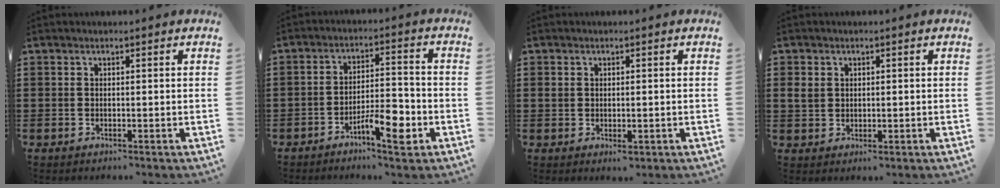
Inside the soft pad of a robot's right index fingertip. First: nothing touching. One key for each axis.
{"total": 7.3, "fx": -4.0, "fy": 2.2, "fz": 5.7, "tx": -0.095, "ty": 0.009, "tz": -0.068}
{"total": 1.7, "fx": 0.0, "fy": 1.1, "fz": 1.3, "tx": -0.027, "ty": 0.004, "tz": -0.001}
{"total": 2.2, "fx": 0.5, "fy": 1.9, "fz": 1.1, "tx": -0.028, "ty": 0.008, "tz": 0.008}